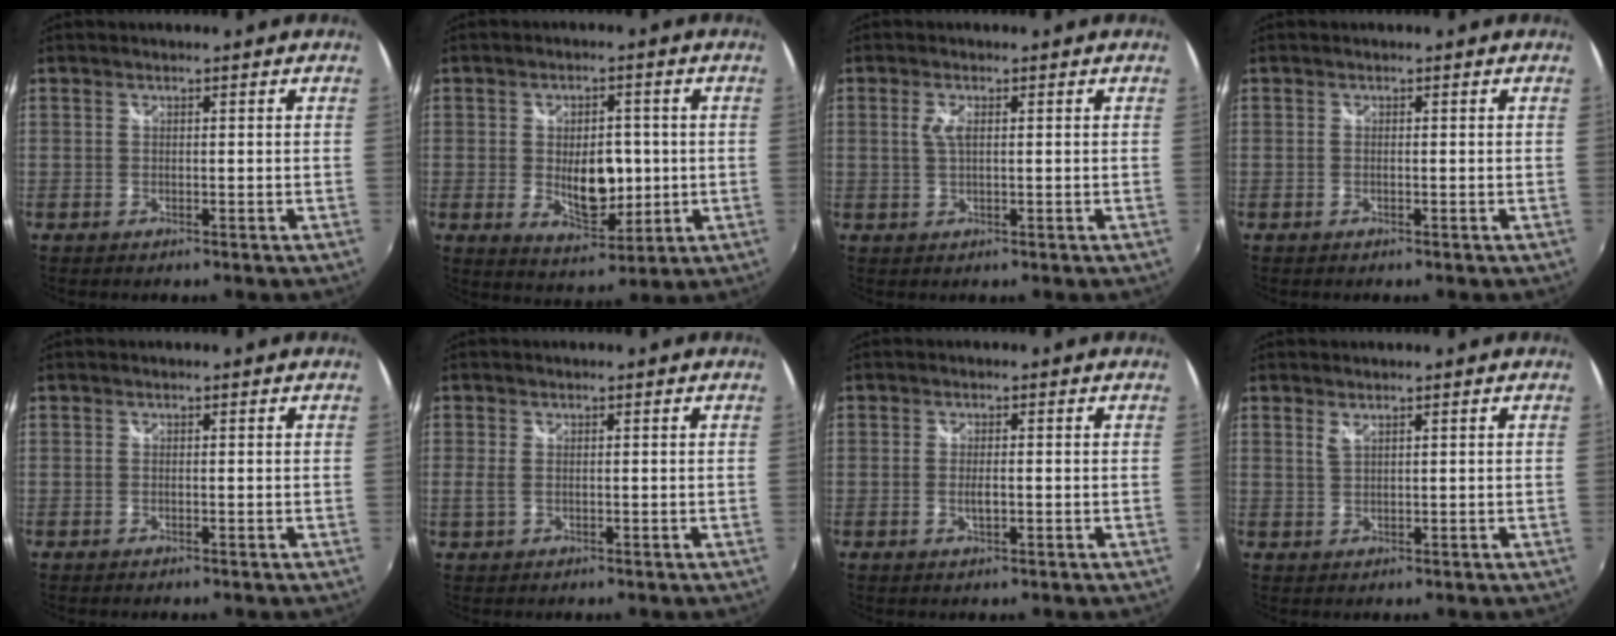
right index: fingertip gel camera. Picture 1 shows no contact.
{"total": 8.9, "force": [-0.5, 5.0, 7.3], "torque": [-0.121, -0.009, 0.000]}
{"total": 2.3, "force": [0.5, 0.8, 2.1], "torque": [-0.042, 0.000, 0.009]}
{"total": 0.0}
{"total": 0.0}
{"total": 1.9, "force": [-0.1, 1.1, 1.6], "torque": [-0.035, -0.003, -0.001]}
{"total": 1.8, "force": [-0.3, 0.6, 1.7], "torque": [-0.031, -0.002, -0.005]}
{"total": 1.3, "force": [0.9, 0.3, 0.9], "torque": [-0.016, 0.001, 0.017]}